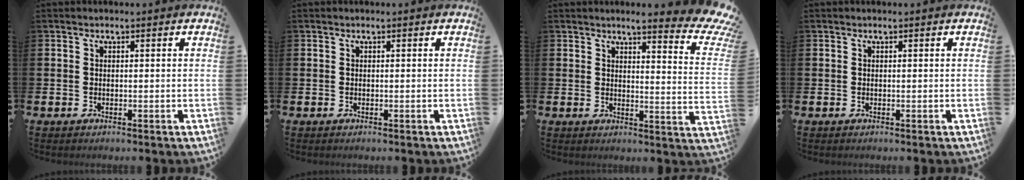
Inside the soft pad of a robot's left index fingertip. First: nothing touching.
{"total": 0.0}
{"total": 4.9, "force": [4.2, 0.5, 2.5], "torque": [-0.039, -0.044, 0.061]}
{"total": 0.0}